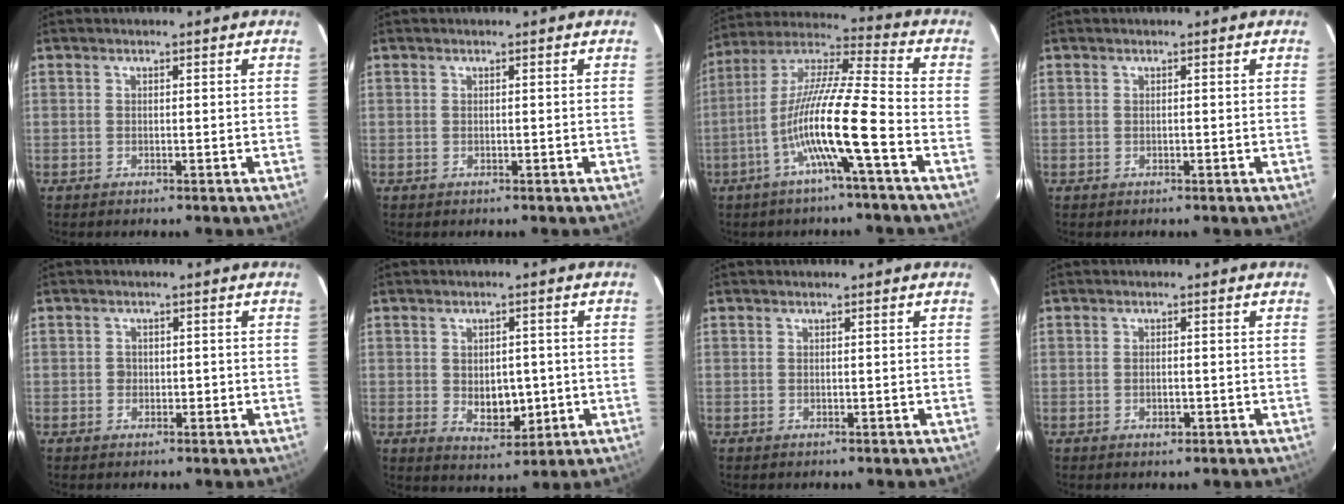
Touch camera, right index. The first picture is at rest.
{"total": 0.0}
{"total": 13.9, "force": [-5.1, -0.6, 13.0], "torque": [-0.251, 0.009, -0.102]}
{"total": 0.0}
{"total": 1.4, "force": [-0.2, 1.2, 0.6], "torque": [-0.006, 0.004, -0.003]}
{"total": 6.1, "force": [-0.6, 3.7, 4.8], "torque": [-0.068, -0.005, 0.004]}
{"total": 0.0}
{"total": 1.4, "force": [-0.5, 0.6, 1.1], "torque": [-0.022, -0.001, -0.005]}